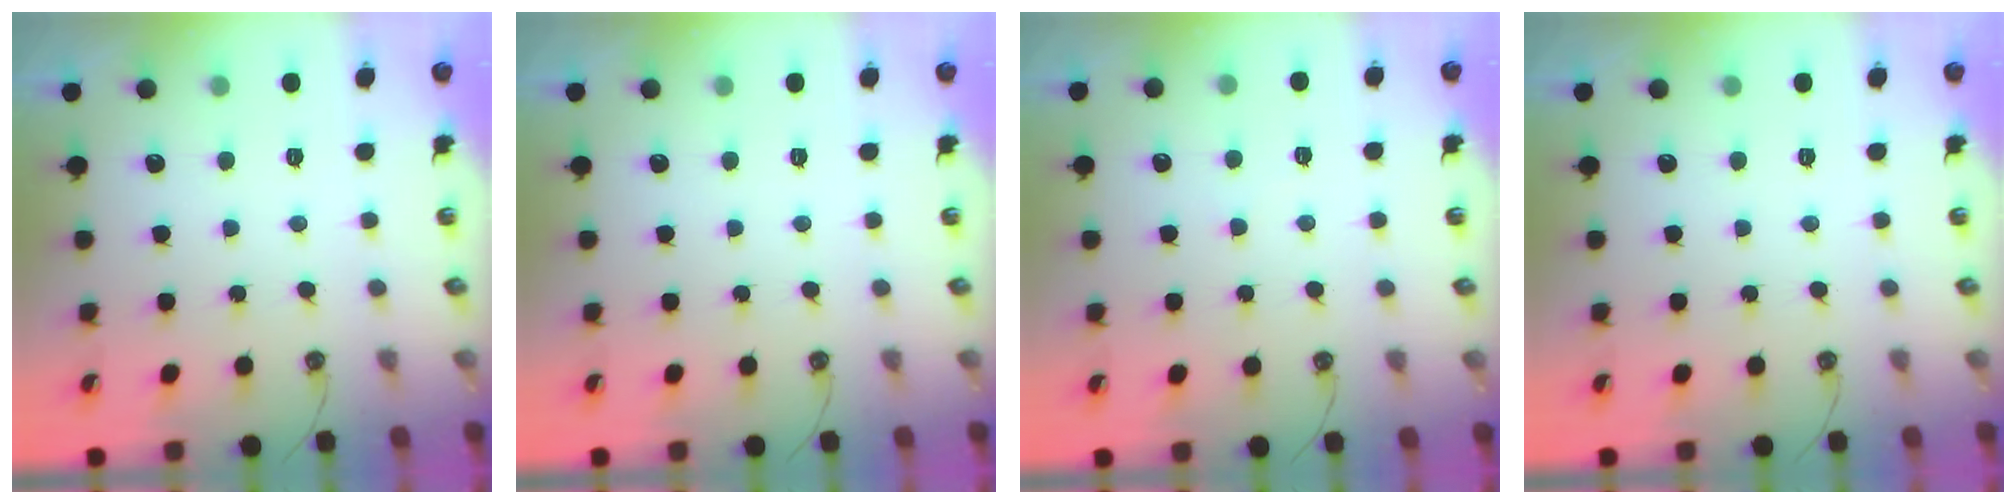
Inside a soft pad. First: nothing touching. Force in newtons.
{"total": 0.0}
{"total": 2.4, "press": 2.4, "slide": 0.2}
{"total": 0.0}